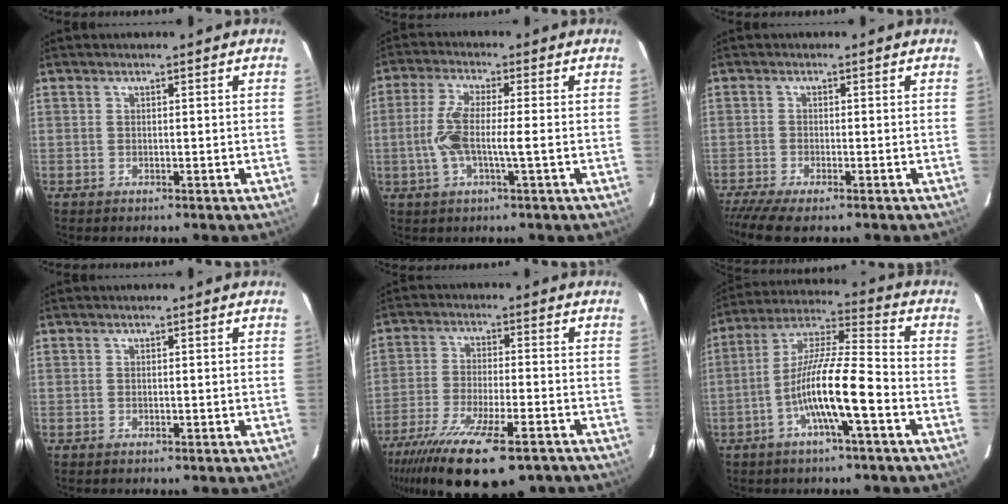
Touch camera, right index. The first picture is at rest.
{"total": 6.8, "force": [-0.9, 0.6, 6.7], "torque": [-0.145, 0.005, -0.022]}
{"total": 6.2, "force": [-4.8, 0.8, 3.8], "torque": [-0.059, -0.010, -0.081]}
{"total": 0.0}
{"total": 18.7, "force": [-13.4, 3.6, 12.5], "torque": [-0.201, -0.042, -0.216]}
{"total": 12.9, "force": [-4.5, 0.8, 12.0], "torque": [-0.229, 0.009, -0.085]}